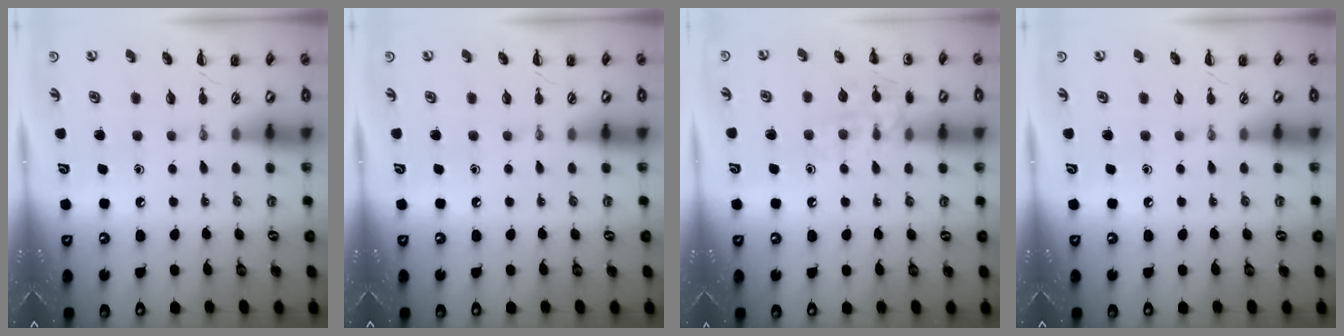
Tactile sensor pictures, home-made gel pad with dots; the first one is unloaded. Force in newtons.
{"total": 0.0}
{"total": 10.0, "press": 10.0, "slide": 0.9}
{"total": 0.0}